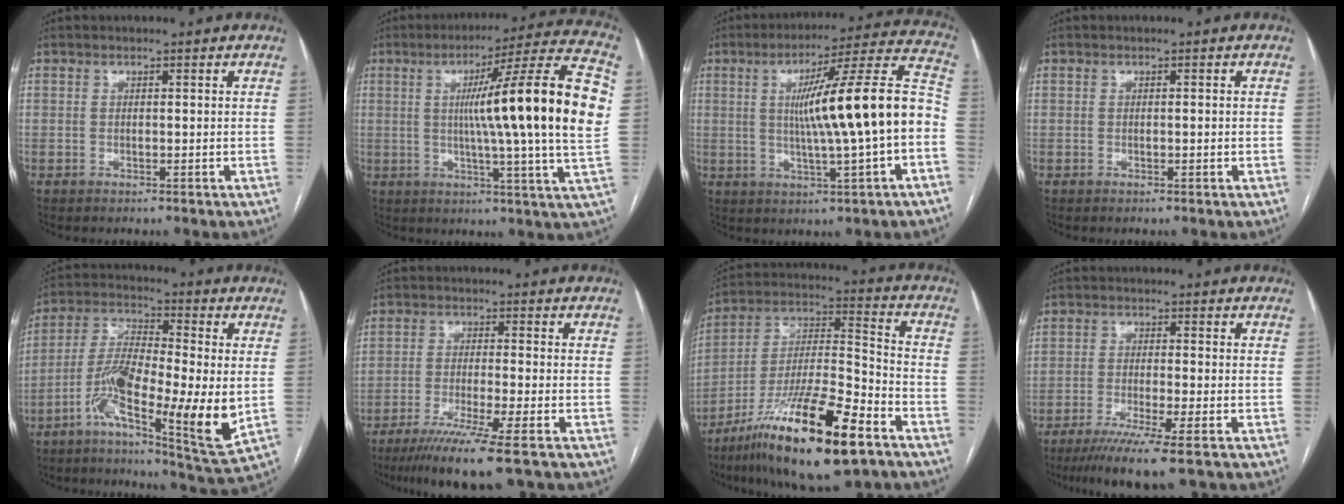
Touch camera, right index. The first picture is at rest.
{"total": 21.6, "force": [2.6, -1.3, 21.4], "torque": [-0.291, 0.006, 0.020]}
{"total": 17.4, "force": [-0.7, -0.1, 17.4], "torque": [-0.260, 0.021, -0.011]}
{"total": 0.9, "force": [-0.1, 0.1, 0.9], "torque": [-0.012, 0.000, -0.001]}
{"total": 16.6, "force": [-3.7, 2.7, 16.0], "torque": [-0.302, -0.009, -0.068]}
{"total": 10.1, "force": [-7.1, -1.1, 7.1], "torque": [-0.115, -0.031, -0.115]}
{"total": 21.5, "force": [-13.1, 3.2, 16.8], "torque": [-0.308, -0.024, -0.225]}
{"total": 8.8, "force": [-6.2, -0.7, 6.3], "torque": [-0.097, -0.024, -0.098]}